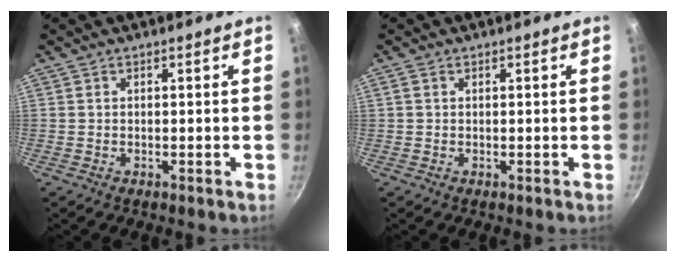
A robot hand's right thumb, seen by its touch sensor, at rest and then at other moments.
{"total": 0.9, "force": [0.3, 0.7, 0.5], "torque": [-0.010, 0.004, 0.005]}